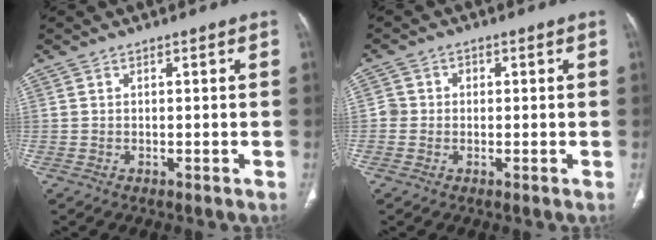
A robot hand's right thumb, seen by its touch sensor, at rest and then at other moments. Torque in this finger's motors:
{"motor_torque": [0.22, 0.13, 0.36, 0.17, -0.03]}